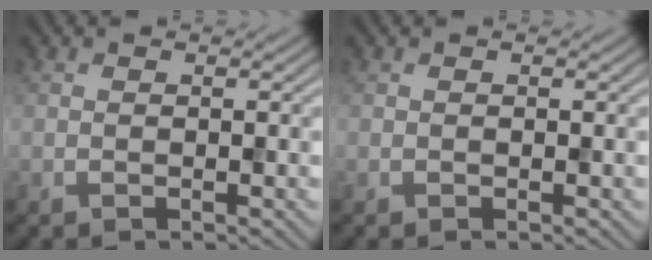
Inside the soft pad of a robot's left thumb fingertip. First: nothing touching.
{"total": 0.0}